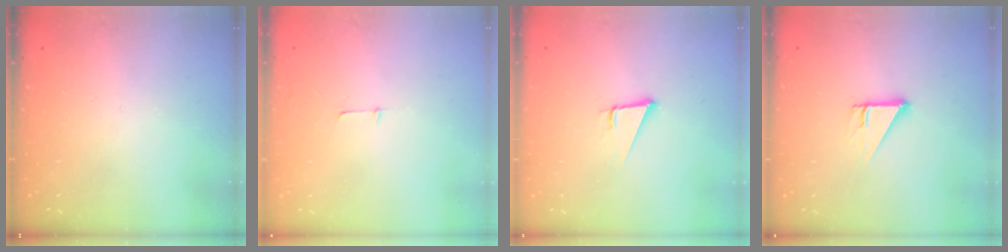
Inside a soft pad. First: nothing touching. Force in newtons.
{"total": 3.7, "press": 3.7, "slide": 0.3}
{"total": 4.4, "press": 3.8, "slide": 2.3}
{"total": 3.7, "press": 3.7, "slide": 0.2}